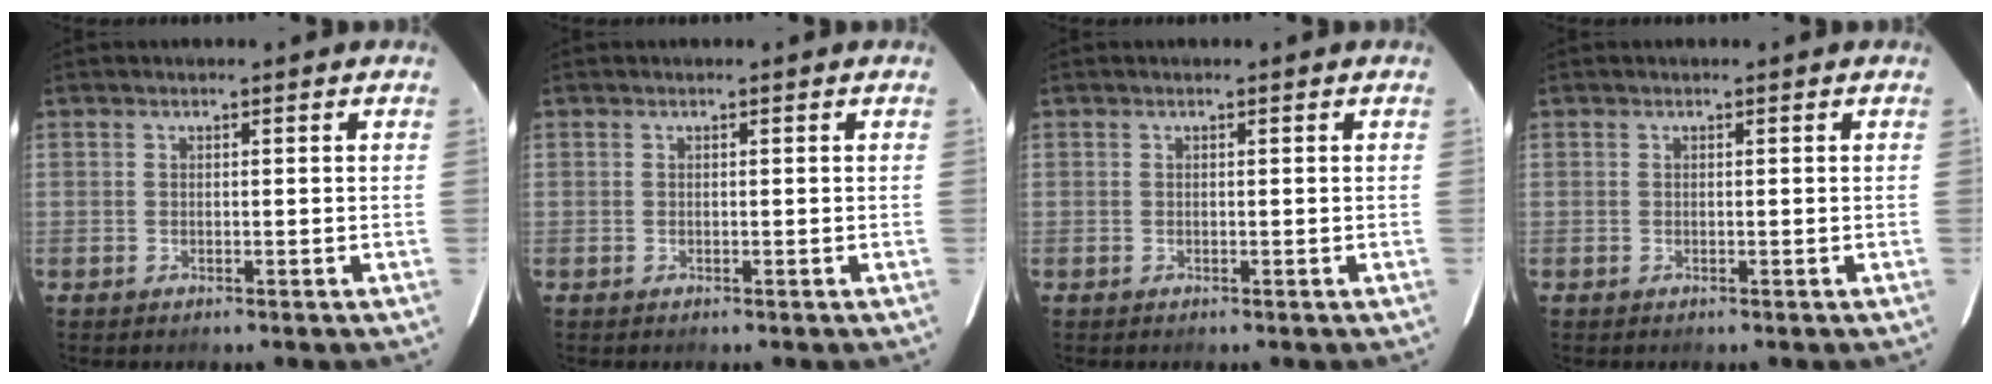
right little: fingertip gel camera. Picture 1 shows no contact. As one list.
[{"total": 0.0}, {"total": 0.0}, {"total": 0.0}]